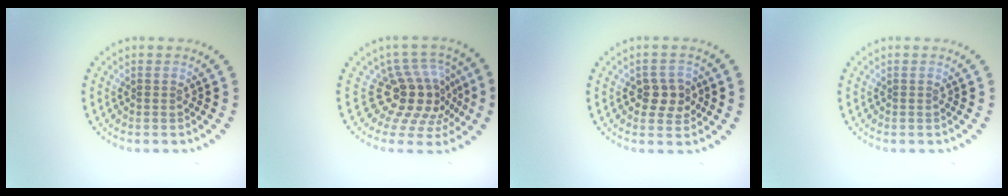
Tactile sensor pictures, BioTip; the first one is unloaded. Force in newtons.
{"total": 5.1, "press": 3.7, "slide": 3.5}
{"total": 2.7, "press": 2.6, "slide": 0.6}
{"total": 0.0}